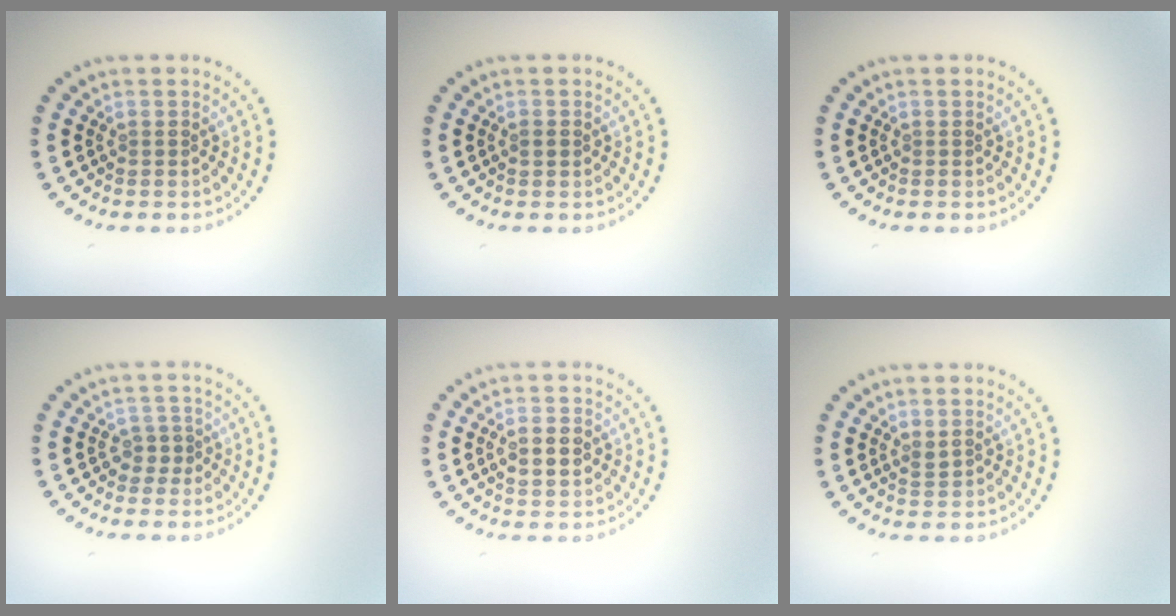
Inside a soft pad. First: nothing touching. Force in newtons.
{"total": 0.8, "press": 0.8, "slide": 0.0}
{"total": 0.0}
{"total": 1.7, "press": 1.4, "slide": 0.9}
{"total": 2.4, "press": 2.4, "slide": 0.2}
{"total": 0.9, "press": 0.7, "slide": 0.5}